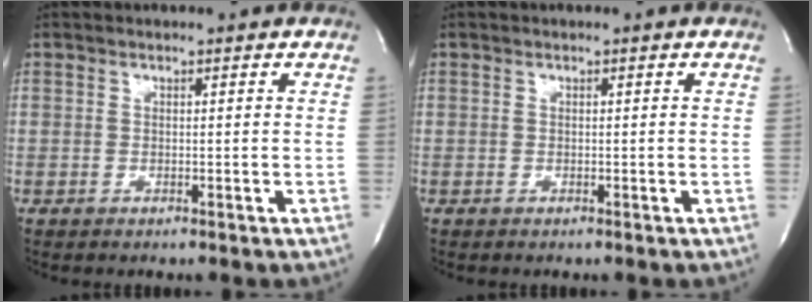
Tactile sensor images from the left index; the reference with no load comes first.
{"total": 0.0}